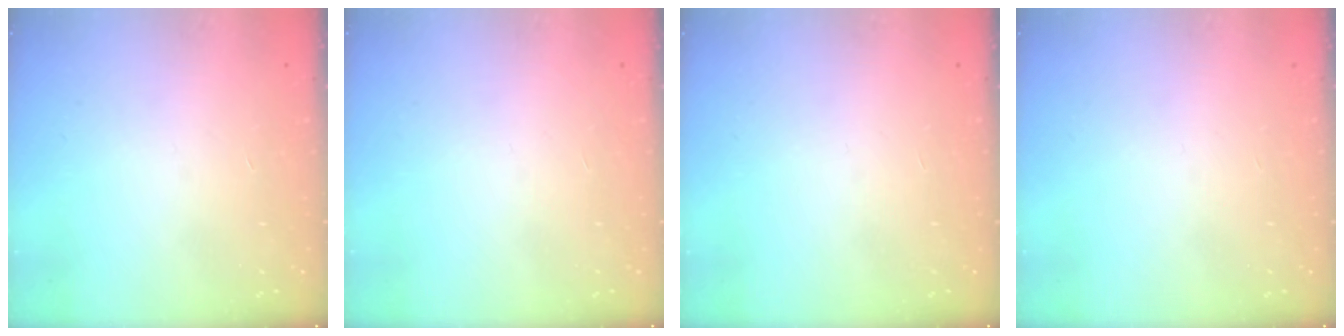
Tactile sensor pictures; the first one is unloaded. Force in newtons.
{"total": 0.0}
{"total": 0.0}
{"total": 0.0}